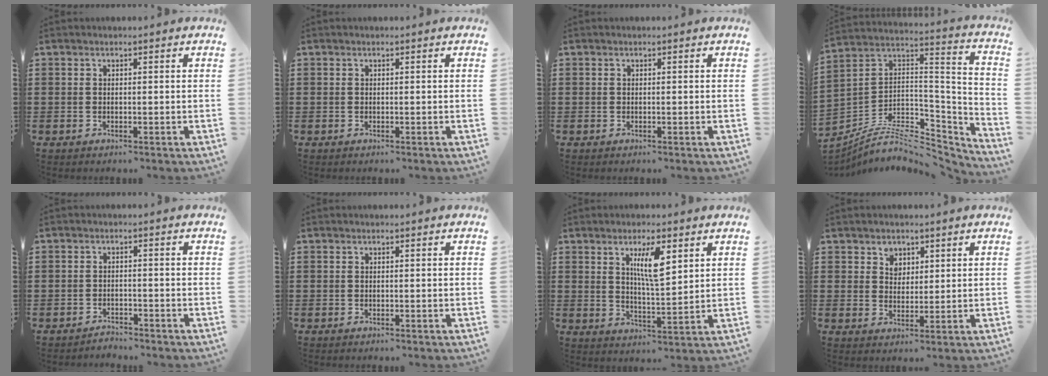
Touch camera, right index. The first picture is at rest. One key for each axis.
{"total": 0.0}
{"total": 0.0}
{"total": 8.1, "fx": -6.2, "fy": 3.3, "fz": 4.0, "tx": -0.077, "ty": 0.004, "tz": -0.118}
{"total": 2.1, "fx": -2.0, "fy": 0.3, "fz": -0.2, "tx": -0.002, "ty": 0.005, "tz": -0.046}
{"total": 0.0}
{"total": 6.5, "fx": 3.0, "fy": 1.7, "fz": 5.6, "tx": -0.109, "ty": 0.003, "tz": 0.048}
{"total": 2.9, "fx": 1.7, "fy": 2.3, "fz": 0.5, "tx": -0.021, "ty": 0.009, "tz": 0.031}